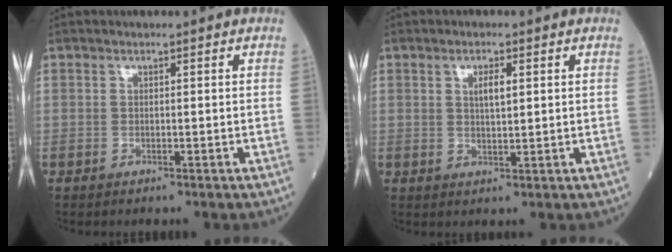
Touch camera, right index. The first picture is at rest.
{"total": 2.6, "force": [0.9, 0.7, 2.3], "torque": [-0.040, -0.001, 0.016]}